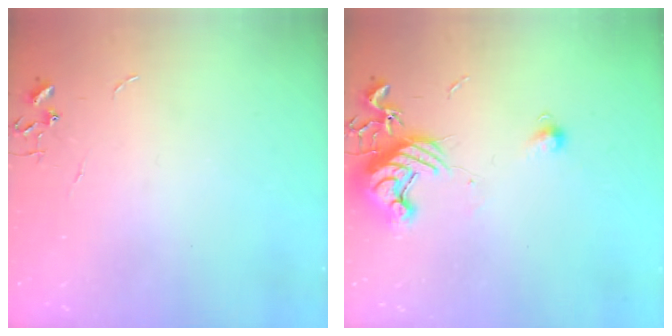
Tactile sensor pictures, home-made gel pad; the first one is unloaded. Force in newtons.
{"total": 11.4, "press": 11.4, "slide": 0.8}